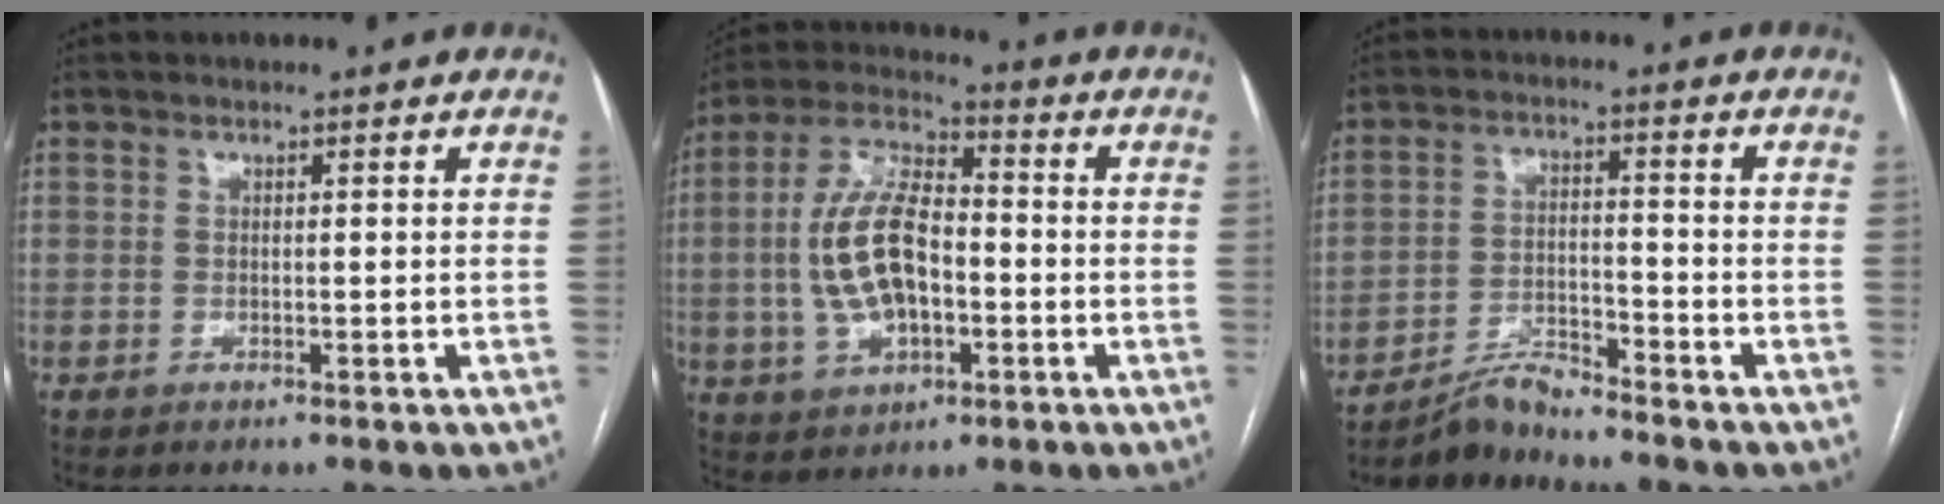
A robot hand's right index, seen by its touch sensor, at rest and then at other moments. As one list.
[{"total": 13.5, "force": [-1.6, 6.5, 11.7], "torque": [-0.251, 0.018, -0.027]}, {"total": 8.7, "force": [-8.2, -0.1, 3.2], "torque": [-0.065, -0.006, -0.153]}]